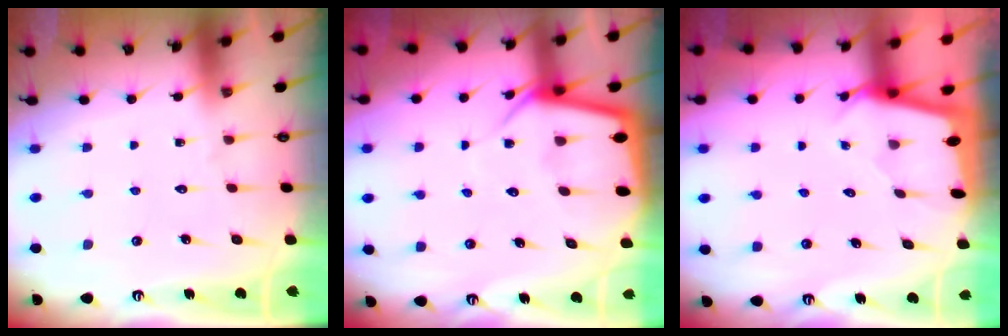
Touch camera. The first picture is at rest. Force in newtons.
{"total": 6.4, "press": 6.4, "slide": 0.6}
{"total": 1.8, "press": 1.8, "slide": 0.2}